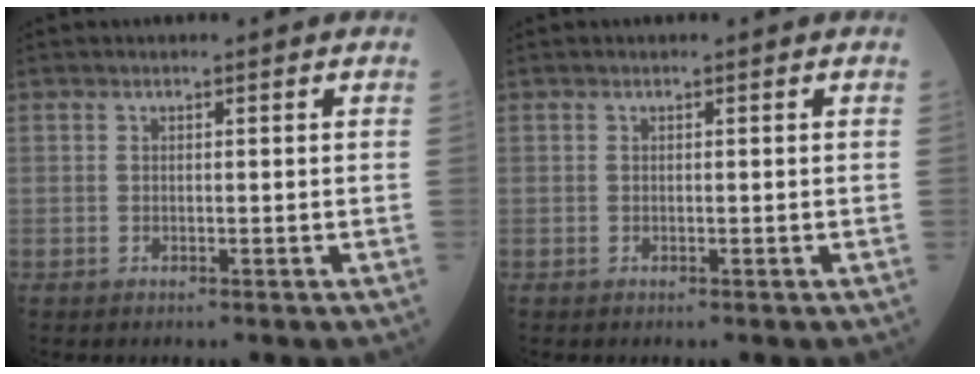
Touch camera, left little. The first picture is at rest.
{"total": 0.0}